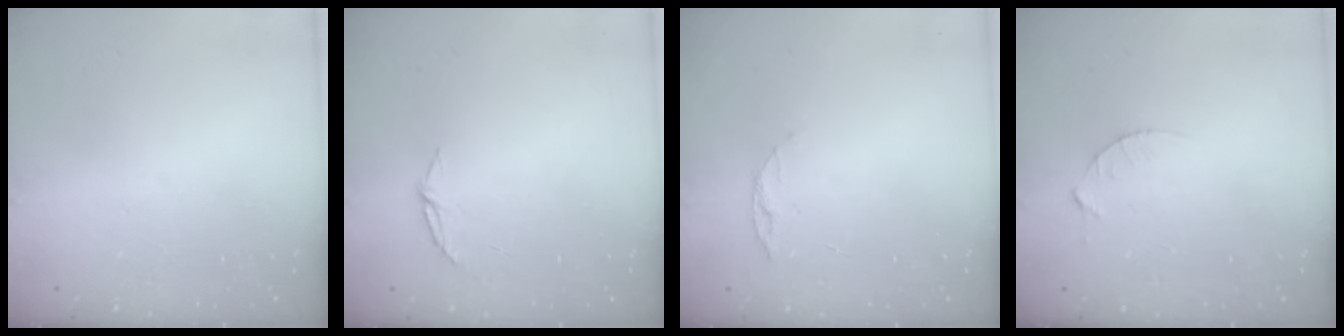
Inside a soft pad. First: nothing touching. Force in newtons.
{"total": 5.1, "press": 5.1, "slide": 0.5}
{"total": 4.9, "press": 4.8, "slide": 0.5}
{"total": 3.1, "press": 3.1, "slide": 0.4}